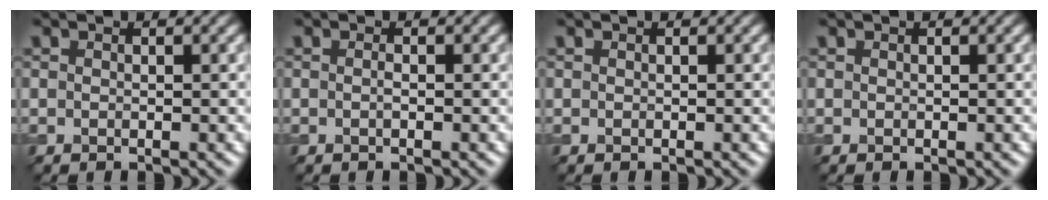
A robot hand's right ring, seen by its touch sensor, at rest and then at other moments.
{"total": 0.5, "force": [-0.2, 0.1, 0.5], "torque": [-0.011, 0.001, -0.003]}
{"total": 0.0}
{"total": 0.0}